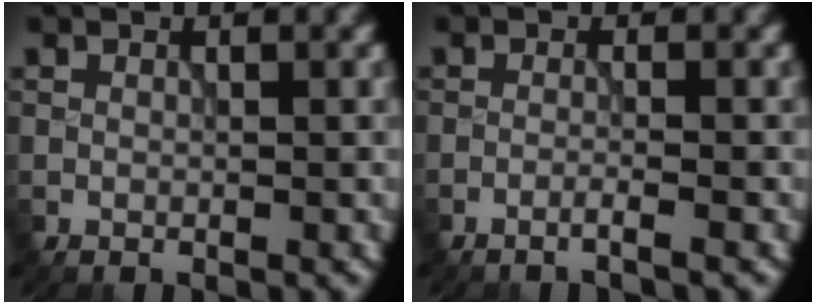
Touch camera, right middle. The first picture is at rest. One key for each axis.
{"total": 1.4, "fx": -0.8, "fy": 0.2, "fz": 1.2, "tx": -0.008, "ty": 0.000, "tz": -0.029}